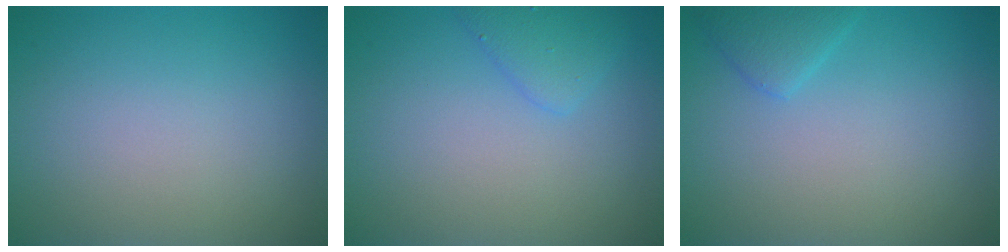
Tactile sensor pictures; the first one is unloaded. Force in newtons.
{"total": 2.0, "press": 2.0, "slide": 0.0}
{"total": 1.8, "press": 1.8, "slide": 0.2}